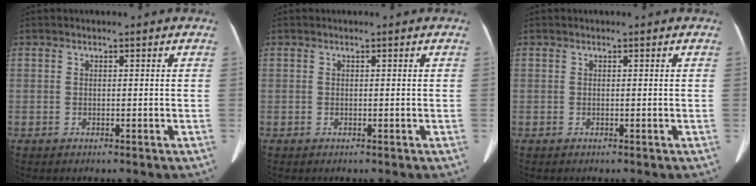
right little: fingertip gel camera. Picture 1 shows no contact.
{"total": 0.0}
{"total": 0.0}